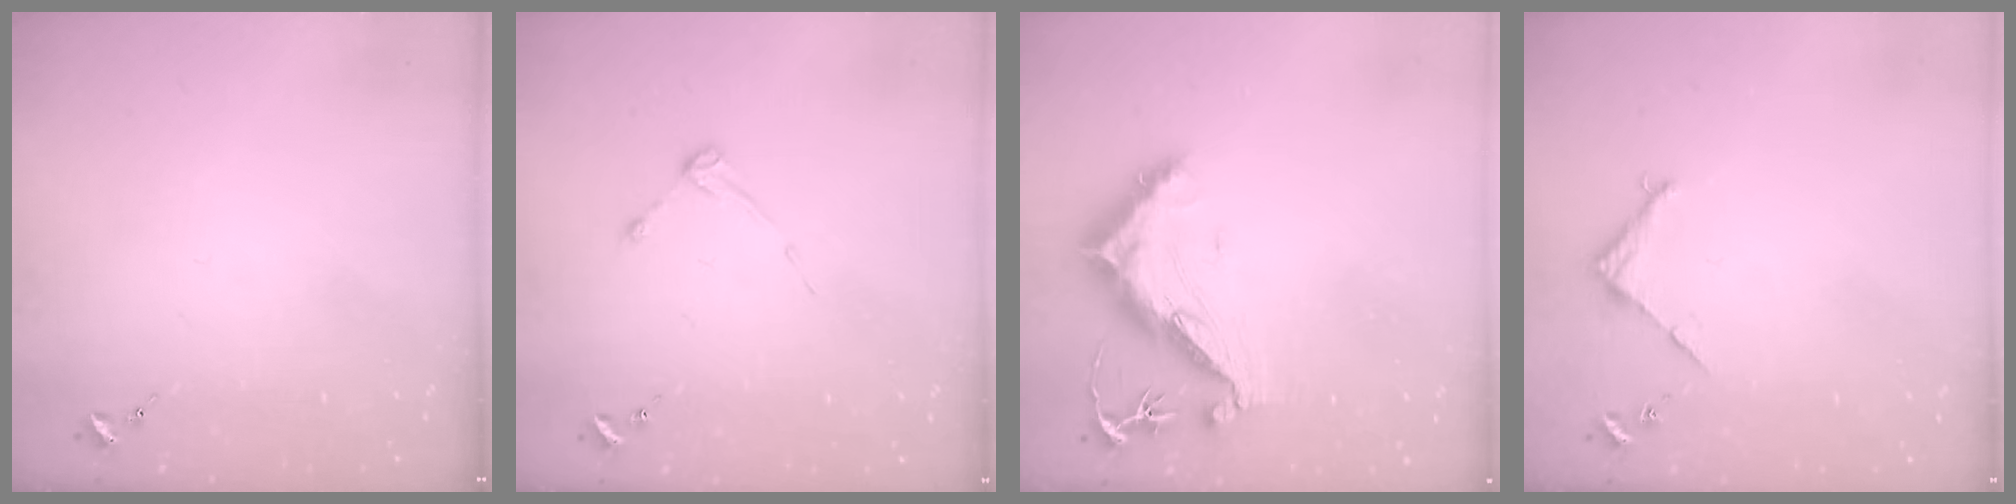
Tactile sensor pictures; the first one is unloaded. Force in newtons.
{"total": 3.0, "press": 3.0, "slide": 0.4}
{"total": 12.9, "press": 12.8, "slide": 0.9}
{"total": 2.9, "press": 2.8, "slide": 0.2}